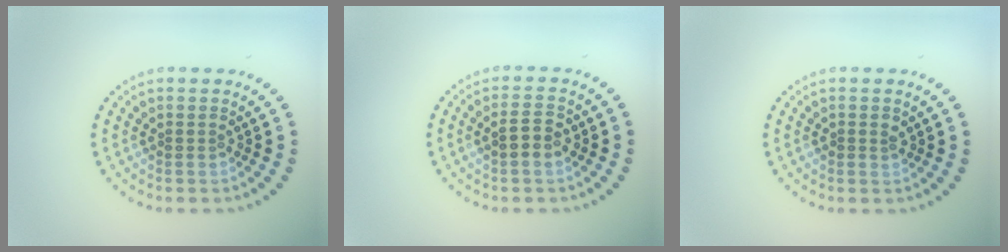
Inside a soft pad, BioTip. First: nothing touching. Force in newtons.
{"total": 2.3, "press": 2.2, "slide": 0.3}
{"total": 0.8, "press": 0.8, "slide": 0.0}